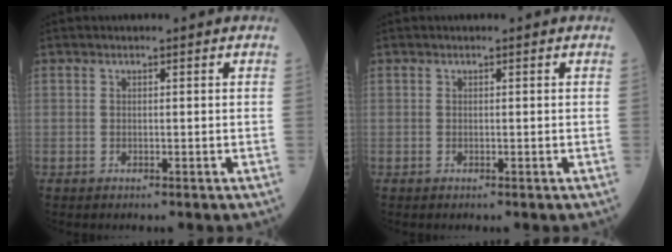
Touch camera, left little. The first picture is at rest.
{"total": 0.0}